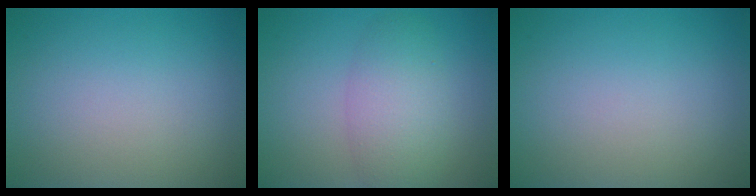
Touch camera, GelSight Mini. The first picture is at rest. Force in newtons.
{"total": 4.4, "press": 4.4, "slide": 0.2}
{"total": 0.0}